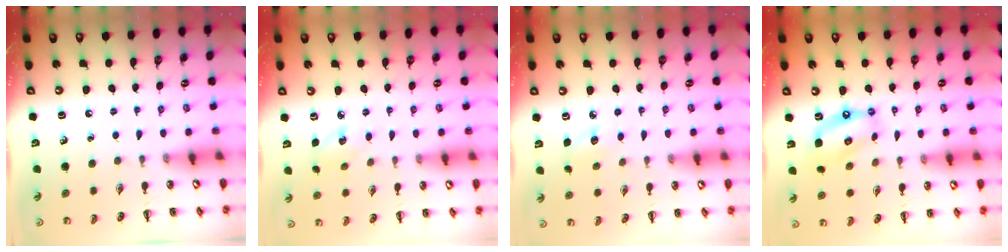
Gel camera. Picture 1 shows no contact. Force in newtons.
{"total": 4.8, "press": 4.6, "slide": 1.3}
{"total": 5.0, "press": 4.8, "slide": 1.3}
{"total": 13.1, "press": 12.6, "slide": 3.4}